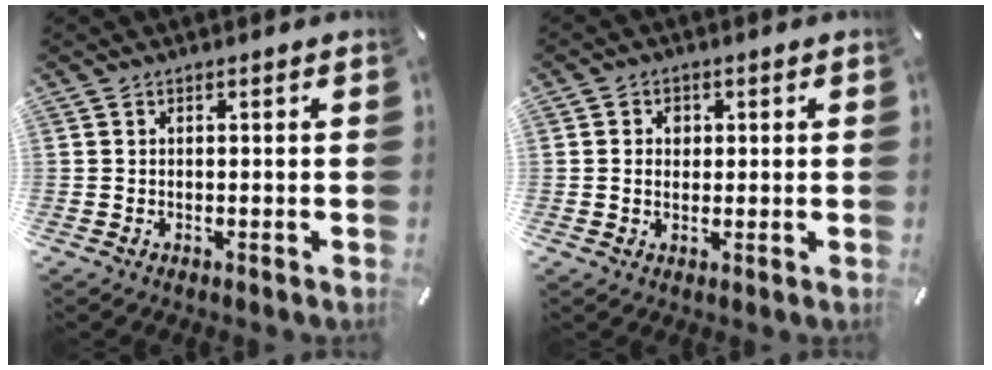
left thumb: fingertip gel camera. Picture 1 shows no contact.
{"total": 3.1, "force": [0.1, 2.7, 1.6], "torque": [-0.018, 0.001, -0.004]}